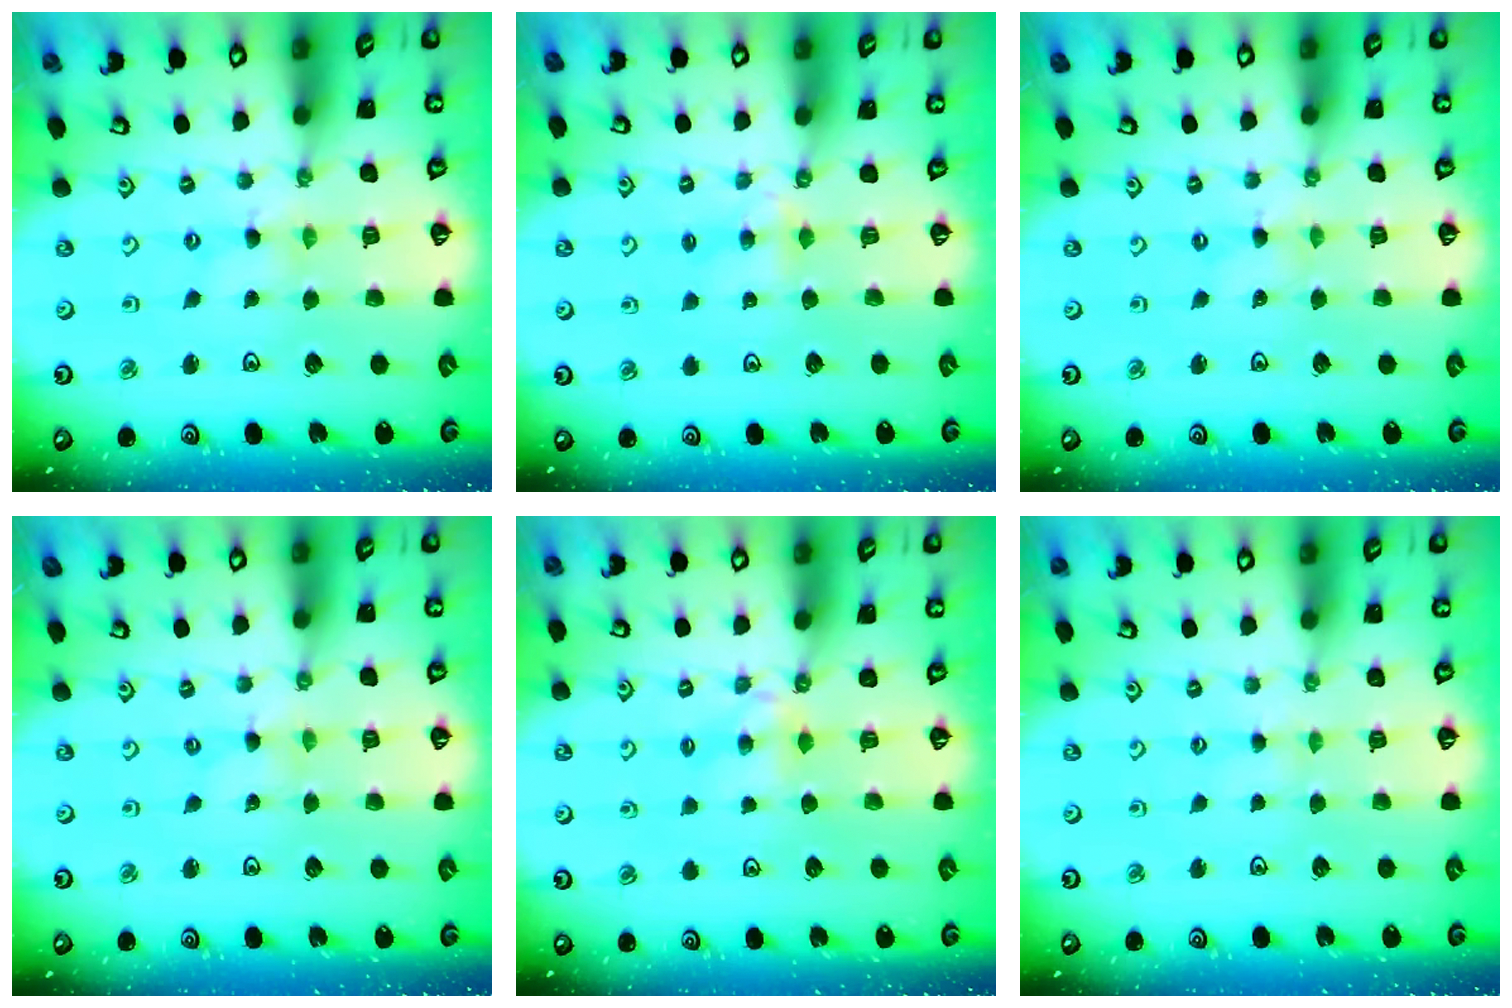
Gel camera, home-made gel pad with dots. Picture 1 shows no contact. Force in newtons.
{"total": 3.5, "press": 3.4, "slide": 0.4}
{"total": 0.0}
{"total": 0.0}
{"total": 3.9, "press": 3.9, "slide": 0.5}
{"total": 1.3, "press": 1.3, "slide": 0.3}